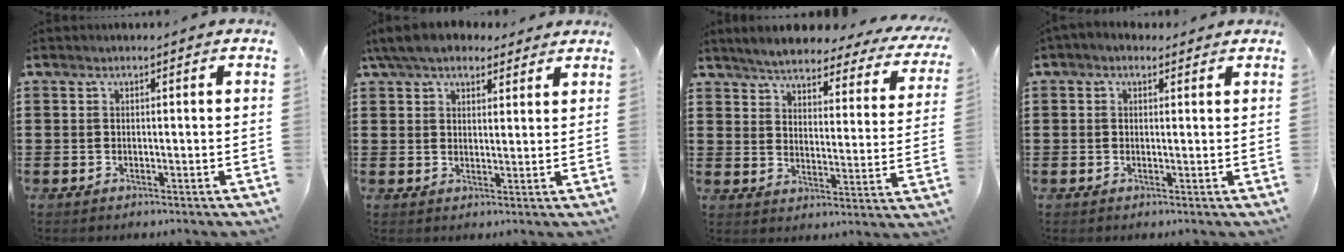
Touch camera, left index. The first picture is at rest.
{"total": 5.8, "force": [4.9, 2.2, 2.1], "torque": [-0.060, -0.002, 0.093]}
{"total": 4.5, "force": [4.3, 0.2, 1.3], "torque": [-0.050, -0.033, 0.068]}
{"total": 1.4, "force": [0.7, 1.0, 0.6], "torque": [-0.015, 0.007, 0.013]}